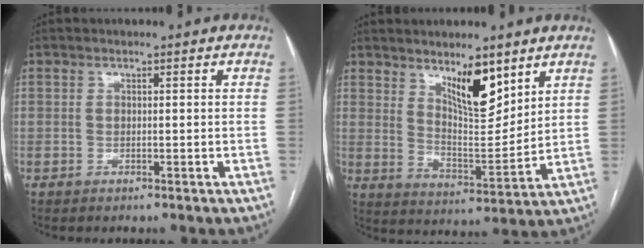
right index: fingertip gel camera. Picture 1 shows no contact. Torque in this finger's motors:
{"motor_torque": [1.00, 1.01, 0.35, 0.11]}